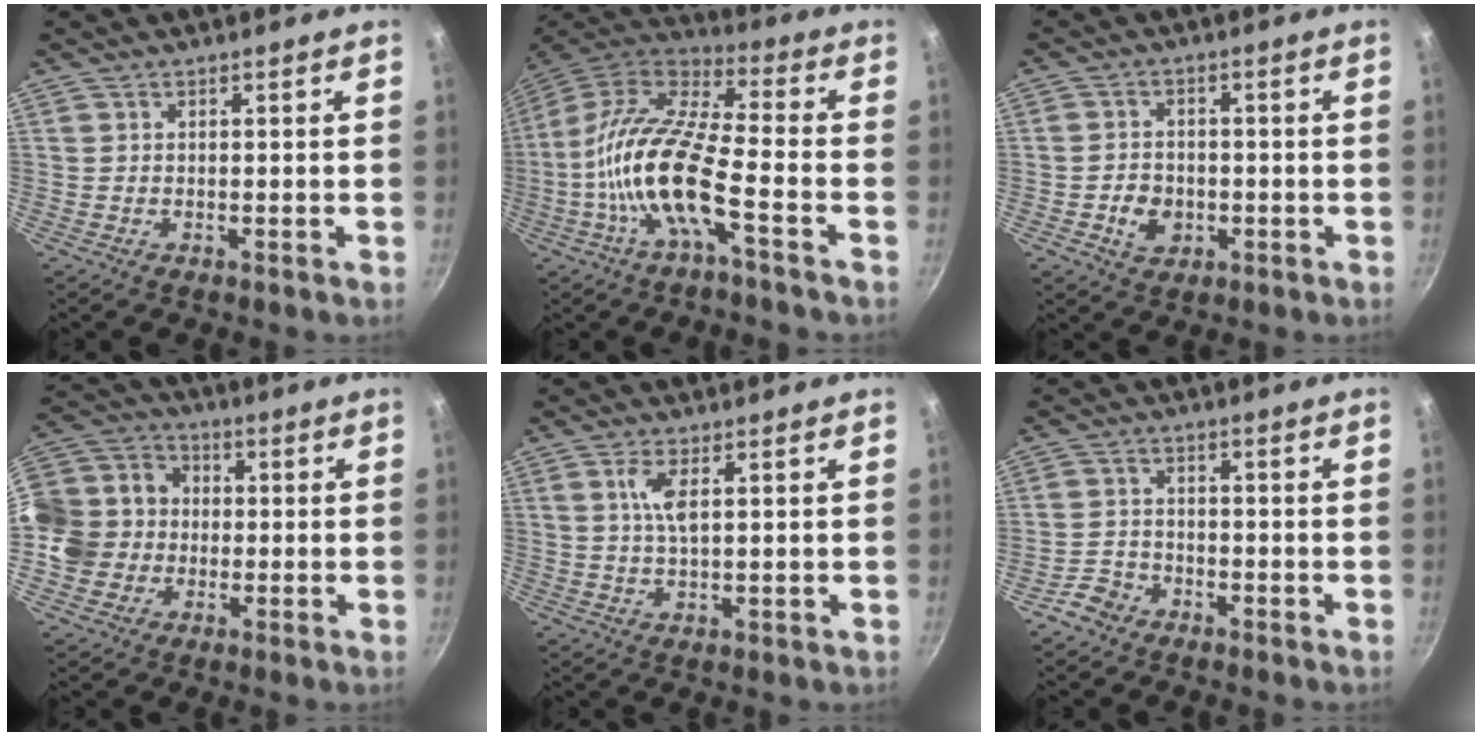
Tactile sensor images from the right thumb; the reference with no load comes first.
{"total": 17.2, "force": [-5.2, 5.1, 15.5], "torque": [-0.301, 0.042, -0.117]}
{"total": 5.5, "force": [-1.5, 4.3, 3.1], "torque": [-0.040, 0.012, -0.024]}
{"total": 15.6, "force": [-1.1, 13.9, 7.2], "torque": [-0.130, 0.041, -0.029]}
{"total": 4.5, "force": [1.4, 1.3, 4.1], "torque": [-0.086, -0.002, 0.030]}
{"total": 3.9, "force": [-2.8, 2.6, 0.9], "torque": [-0.014, 0.035, -0.054]}